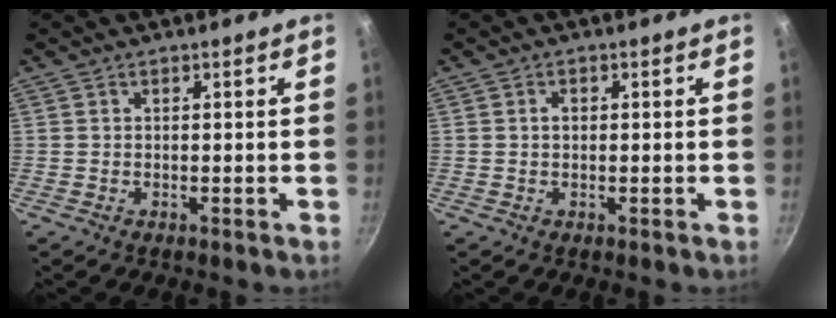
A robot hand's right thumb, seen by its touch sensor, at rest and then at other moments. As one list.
[{"total": 1.5, "force": [0.1, 1.1, 1.0], "torque": [-0.013, 0.006, 0.001]}]